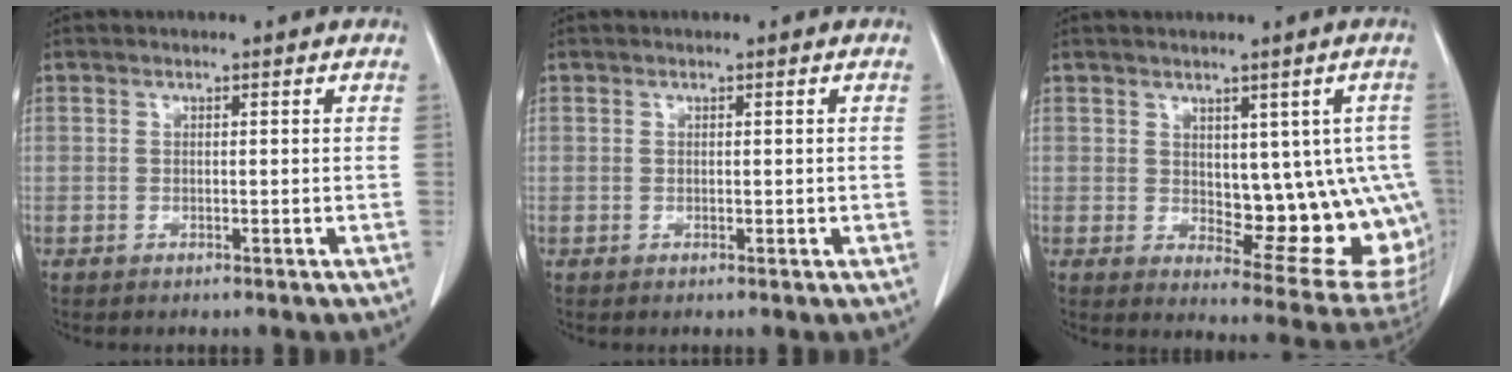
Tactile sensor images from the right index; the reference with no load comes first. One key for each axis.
{"total": 0.6, "fx": 0.0, "fy": 0.4, "fz": 0.5, "tx": -0.007, "ty": 0.000, "tz": 0.003}
{"total": 13.3, "fx": 0.3, "fy": 6.1, "fz": 11.8, "tx": -0.115, "ty": 0.001, "tz": 0.021}